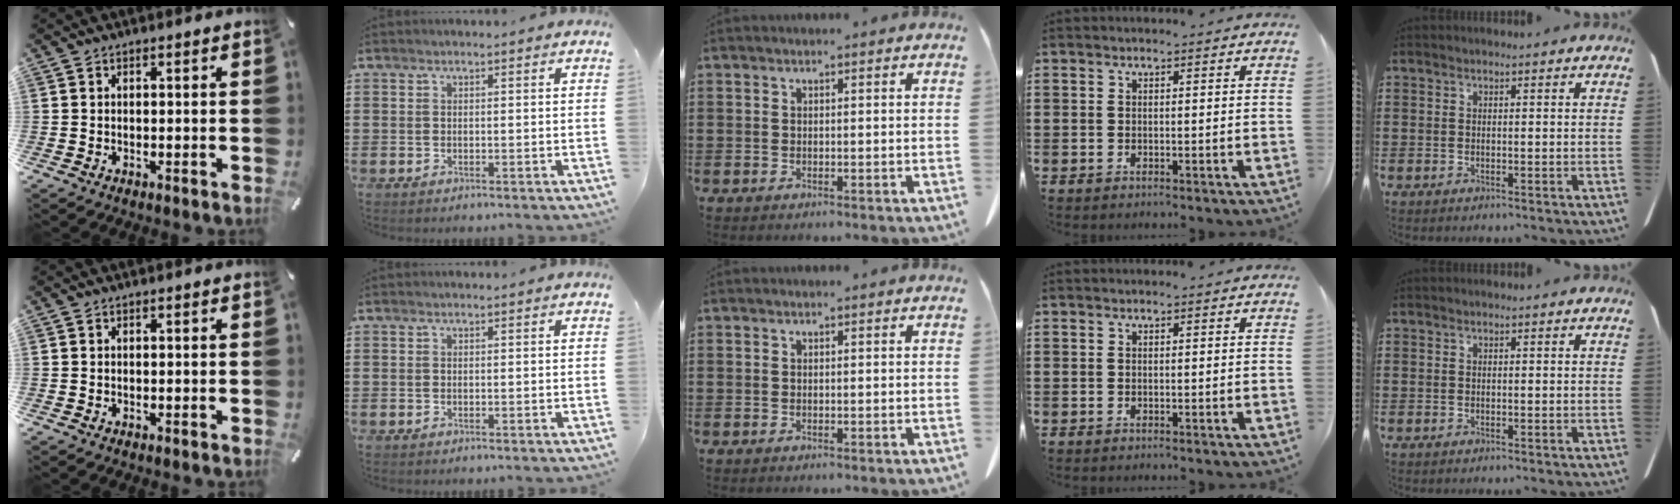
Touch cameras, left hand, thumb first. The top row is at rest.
{}